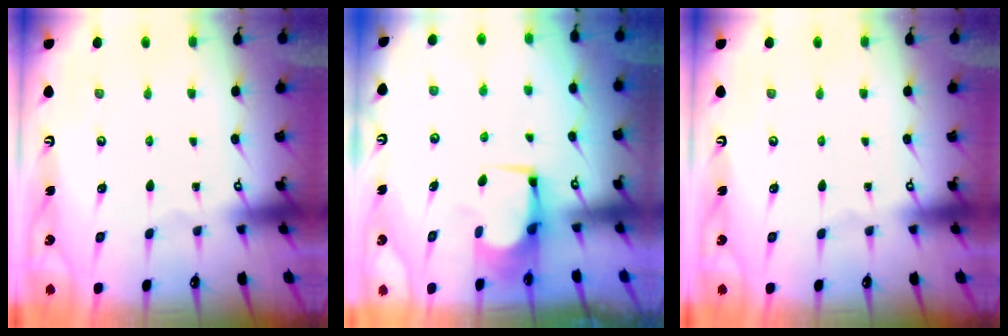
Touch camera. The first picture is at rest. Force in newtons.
{"total": 1.7, "press": 1.7, "slide": 0.3}
{"total": 0.0}